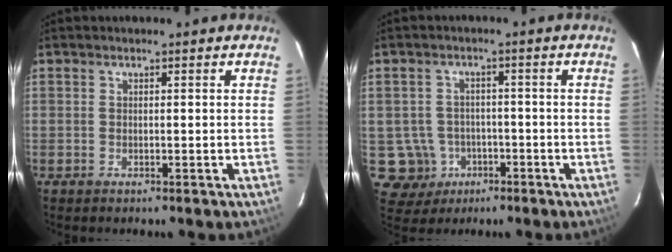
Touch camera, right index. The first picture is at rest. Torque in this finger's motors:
{"motor_torque": [-0.50, 0.05, -1.05, -0.21]}